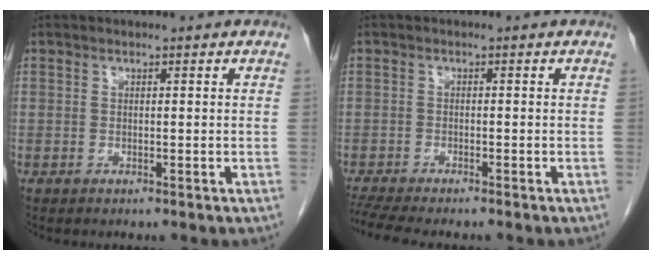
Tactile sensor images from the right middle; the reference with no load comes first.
{"total": 7.6, "force": [-6.6, 0.8, 3.7], "torque": [-0.059, -0.010, -0.105]}